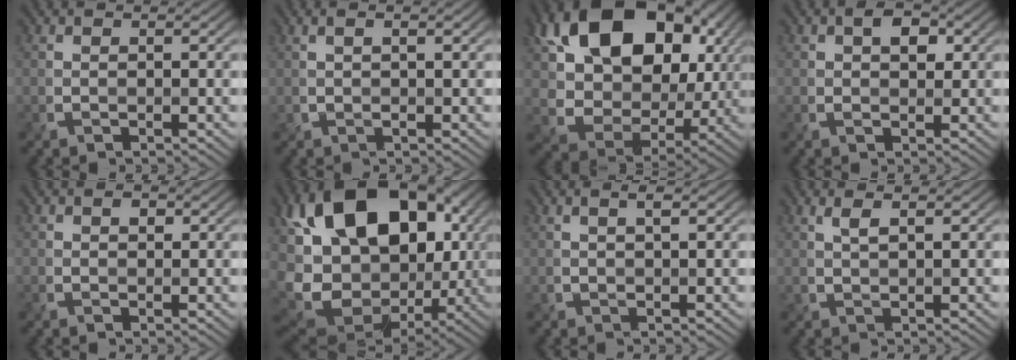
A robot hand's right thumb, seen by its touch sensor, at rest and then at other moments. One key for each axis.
{"total": 1.9, "fx": 0.5, "fy": 0.2, "fz": 1.8, "tx": -0.039, "ty": 0.006, "tz": 0.009}
{"total": 16.1, "fx": 5.1, "fy": 11.6, "fz": 10.0, "tx": -0.193, "ty": -0.005, "tz": 0.100}
{"total": 3.1, "fx": 1.0, "fy": 2.0, "fz": 2.2, "tx": -0.036, "ty": 0.004, "tz": 0.011}
{"total": 1.2, "fx": 0.4, "fy": 0.9, "fz": 0.8, "tx": -0.014, "ty": 0.002, "tz": 0.004}
{"total": 21.1, "fx": 2.7, "fy": 15.5, "fz": 13.9, "tx": -0.292, "ty": -0.015, "tz": 0.078}
{"total": 1.8, "fx": 0.7, "fy": 0.2, "fz": 1.6, "tx": -0.036, "ty": 0.006, "tz": 0.012}
{"total": 1.9, "fx": 0.9, "fy": 0.2, "fz": 1.6, "tx": -0.040, "ty": 0.005, "tz": 0.016}